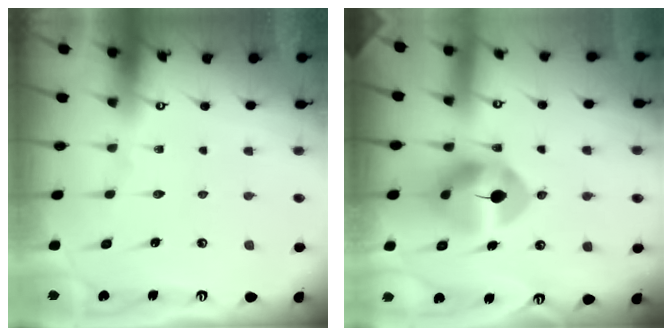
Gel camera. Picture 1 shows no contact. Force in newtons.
{"total": 9.4, "press": 9.3, "slide": 1.1}